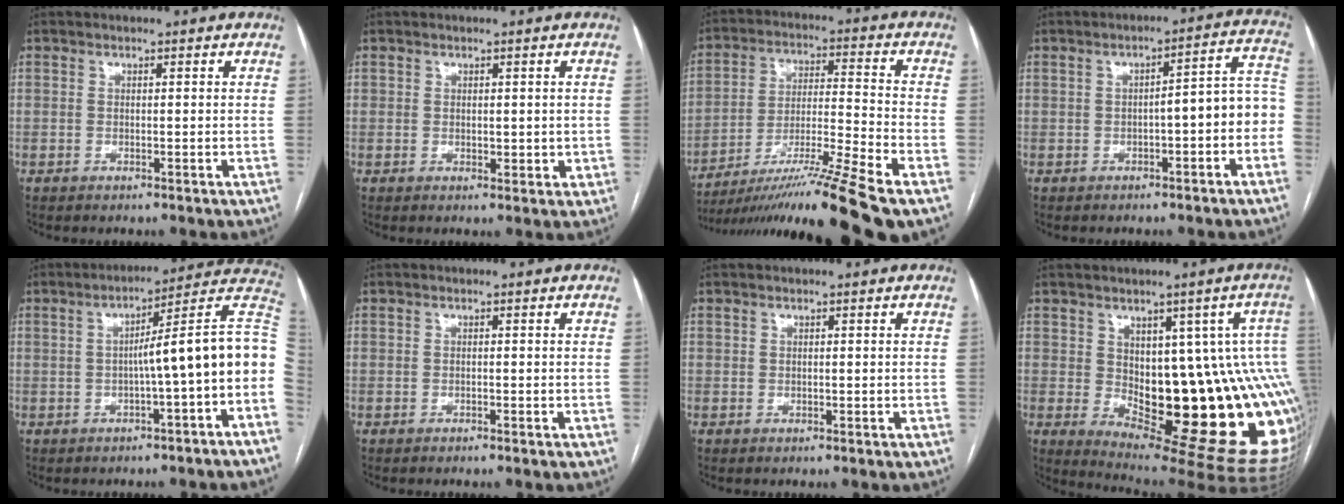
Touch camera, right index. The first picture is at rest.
{"total": 2.2, "force": [0.3, 1.7, 1.4], "torque": [-0.017, -0.001, 0.008]}
{"total": 18.1, "force": [-13.6, -2.0, 11.7], "torque": [-0.192, -0.019, -0.236]}
{"total": 7.6, "force": [-1.6, 1.9, 7.2], "torque": [-0.087, 0.044, -0.019]}
{"total": 12.4, "force": [-1.5, -0.3, 12.3], "torque": [-0.160, 0.034, -0.028]}
{"total": 0.0}
{"total": 0.0}
{"total": 22.4, "force": [-2.0, 7.2, 21.1], "torque": [-0.171, 0.011, -0.004]}